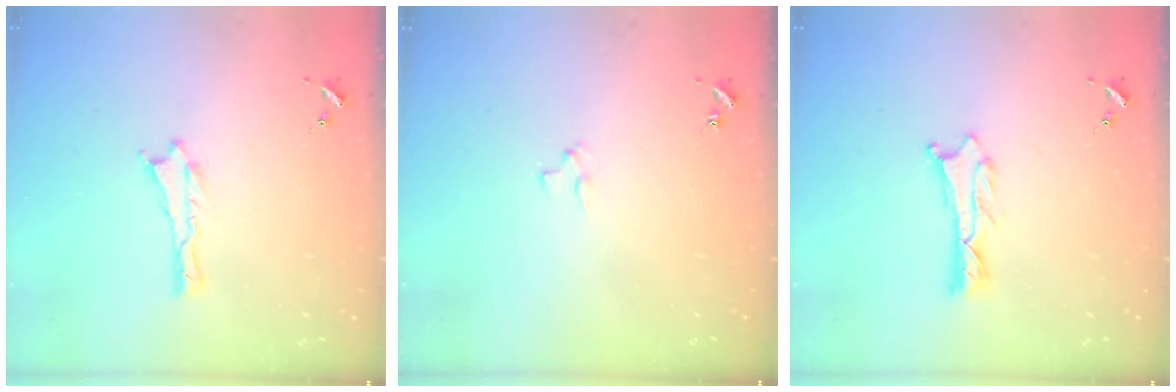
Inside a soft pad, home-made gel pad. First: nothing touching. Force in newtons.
{"total": 1.9, "press": 1.9, "slide": 0.2}
{"total": 1.2, "press": 1.2, "slide": 0.0}